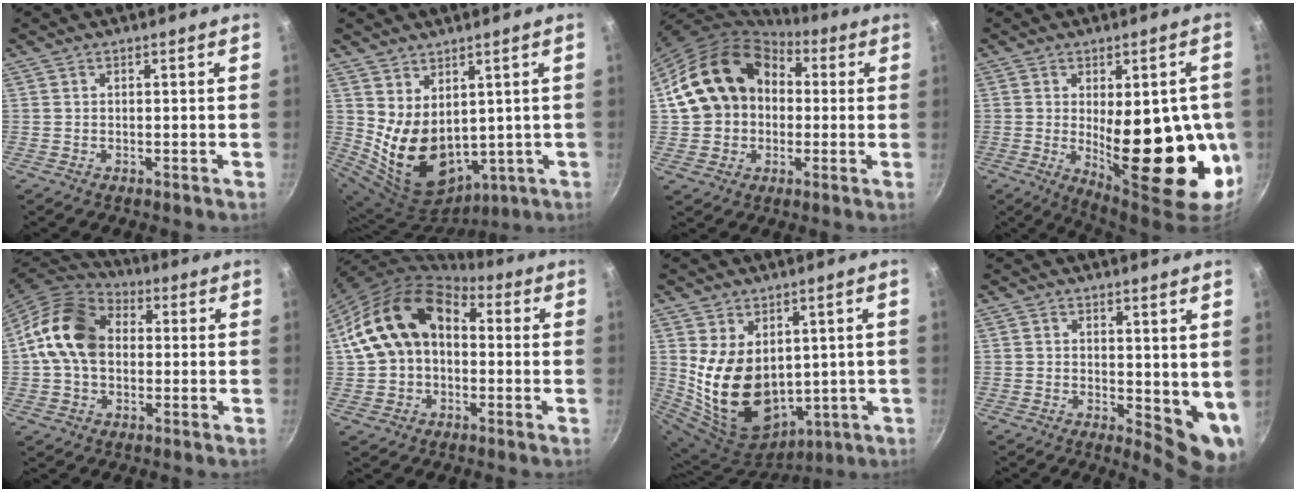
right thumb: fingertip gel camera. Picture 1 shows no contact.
{"total": 13.2, "force": [2.6, 9.2, 9.1], "torque": [-0.137, -0.036, 0.081]}
{"total": 17.7, "force": [2.6, 14.3, 10.1], "torque": [-0.155, 0.039, 0.042]}
{"total": 23.0, "force": [-2.2, 9.2, 20.9], "torque": [-0.241, -0.019, -0.010]}
{"total": 14.9, "force": [0.8, 11.0, 10.0], "torque": [-0.153, 0.025, -0.002]}
{"total": 16.1, "force": [1.6, 11.6, 11.0], "torque": [-0.167, 0.043, 0.019]}
{"total": 17.1, "force": [2.1, 12.1, 12.0], "torque": [-0.200, -0.030, 0.072]}
{"total": 7.5, "force": [1.4, 3.5, 6.5], "torque": [-0.070, -0.021, 0.023]}